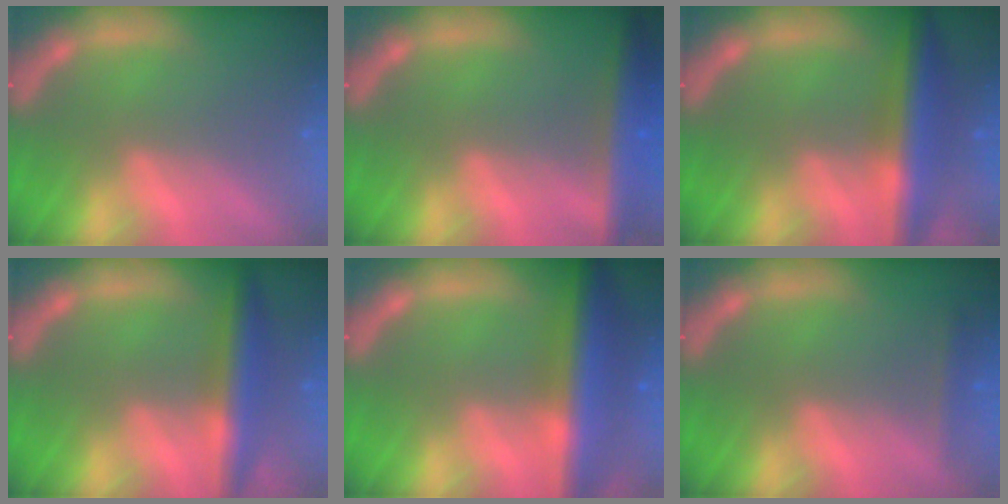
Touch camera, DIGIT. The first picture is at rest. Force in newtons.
{"total": 5.9}
{"total": 7.0}
{"total": 5.5}
{"total": 8.9}
{"total": 1.4}